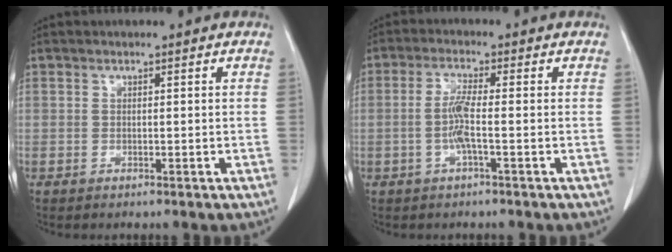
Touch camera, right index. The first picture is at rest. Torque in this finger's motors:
{"motor_torque": [0.64, -0.19, 0.40, 0.09]}